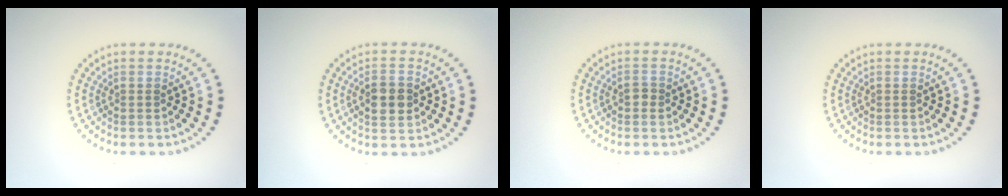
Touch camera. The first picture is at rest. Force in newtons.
{"total": 3.0, "press": 3.0, "slide": 0.2}
{"total": 0.8, "press": 0.8, "slide": 0.1}
{"total": 0.0}